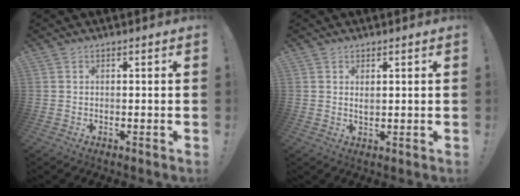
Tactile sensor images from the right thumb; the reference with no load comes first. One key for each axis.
{"total": 1.6, "fx": 0.9, "fy": 0.8, "fz": 1.1, "tx": -0.012, "ty": -0.003, "tz": 0.014}